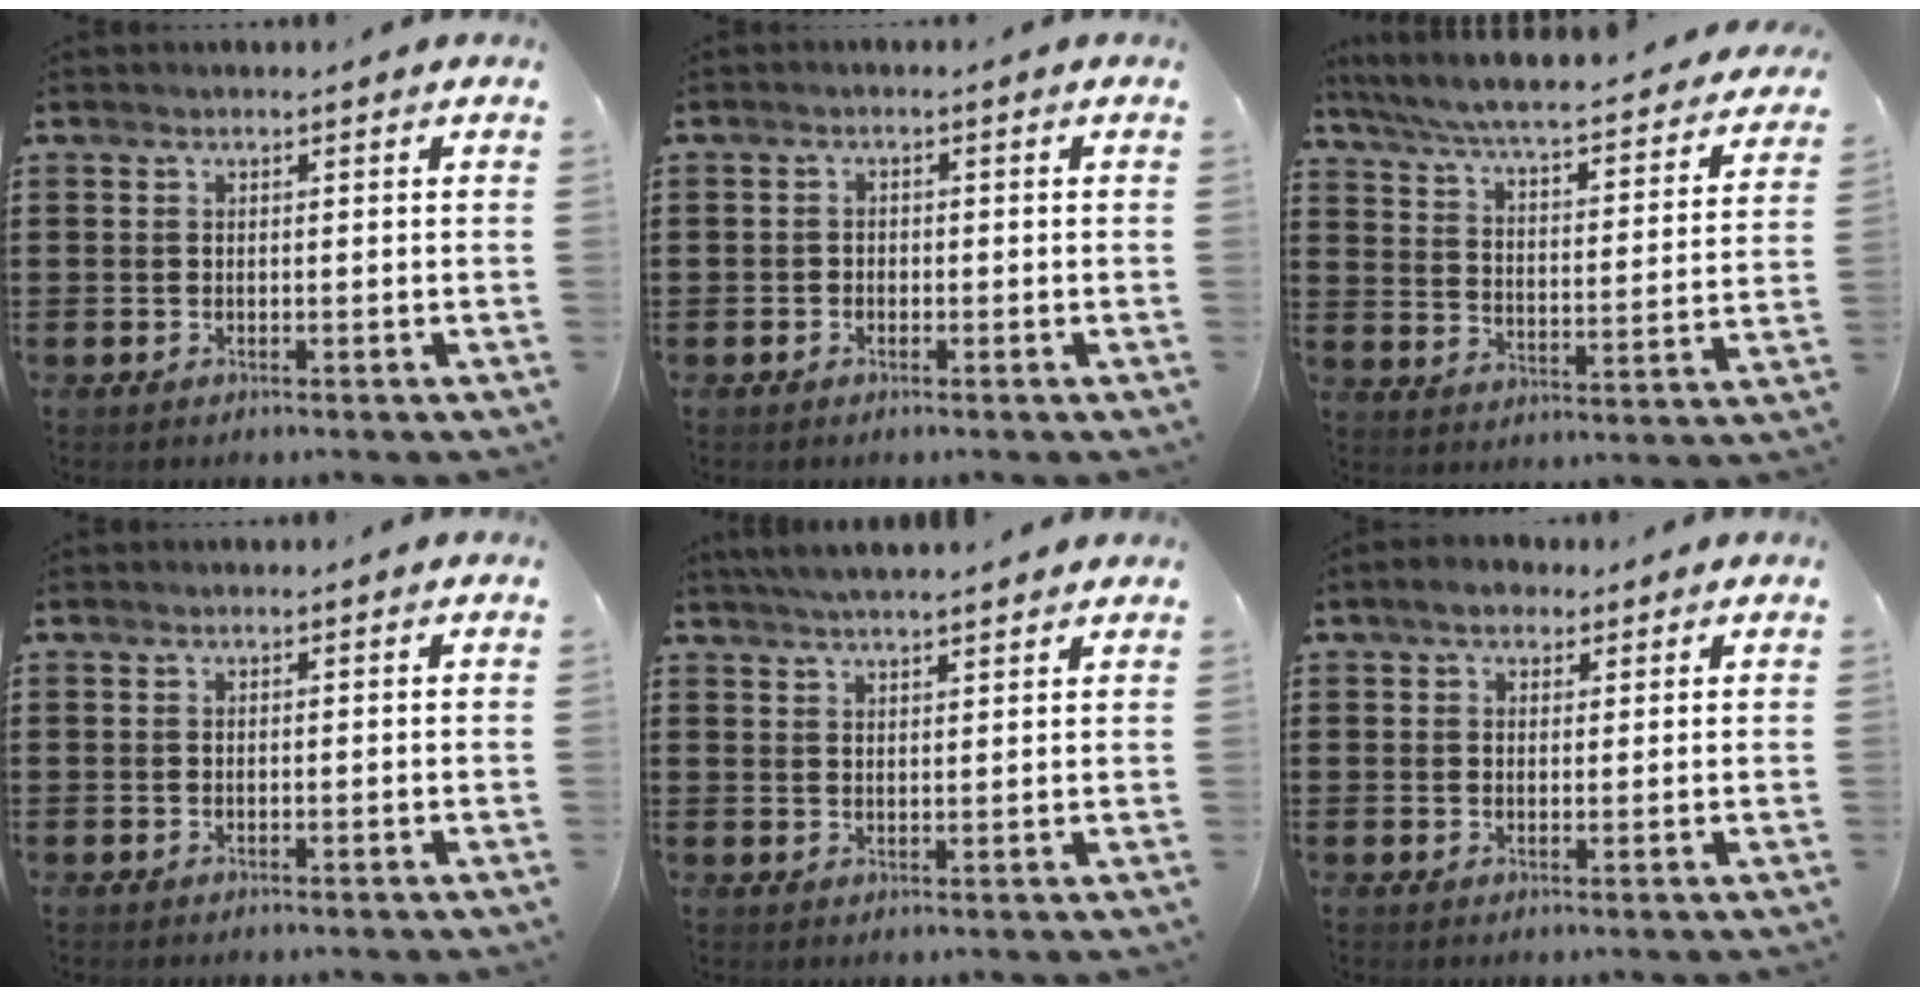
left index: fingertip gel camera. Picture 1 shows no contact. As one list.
[{"total": 1.2, "force": [-0.9, 0.7, 0.2], "torque": [-0.007, 0.003, -0.021]}, {"total": 4.9, "force": [4.5, -0.3, 1.8], "torque": [-0.058, -0.042, 0.068]}, {"total": 0.0}, {"total": 3.5, "force": [3.3, -0.2, 1.1], "torque": [-0.030, -0.004, 0.060]}, {"total": 2.9, "force": [2.1, 1.7, 1.1], "torque": [-0.021, 0.009, 0.037]}]